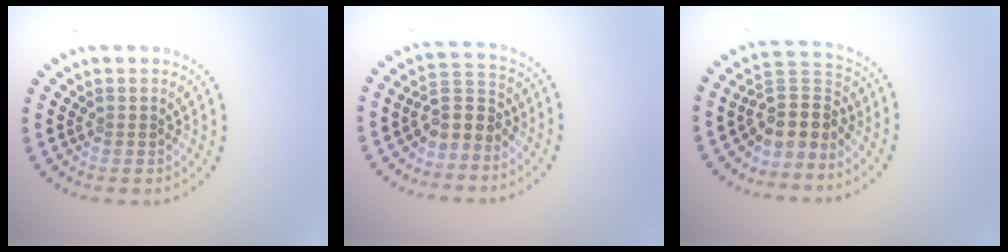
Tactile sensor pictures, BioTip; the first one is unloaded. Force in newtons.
{"total": 2.9, "press": 2.5, "slide": 1.5}
{"total": 3.9, "press": 3.2, "slide": 2.3}